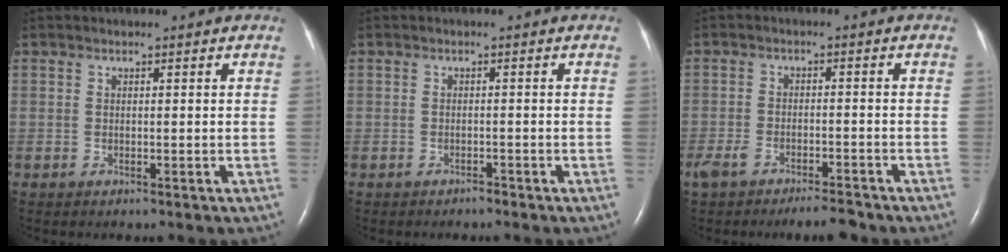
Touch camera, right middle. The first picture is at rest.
{"total": 0.7, "force": [-0.7, 0.1, 0.1], "torque": [-0.004, -0.003, -0.012]}
{"total": 6.2, "force": [-5.1, 1.7, 3.2], "torque": [-0.063, 0.000, -0.086]}